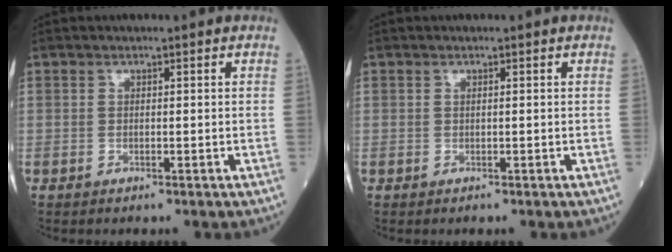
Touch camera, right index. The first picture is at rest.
{"total": 0.0}